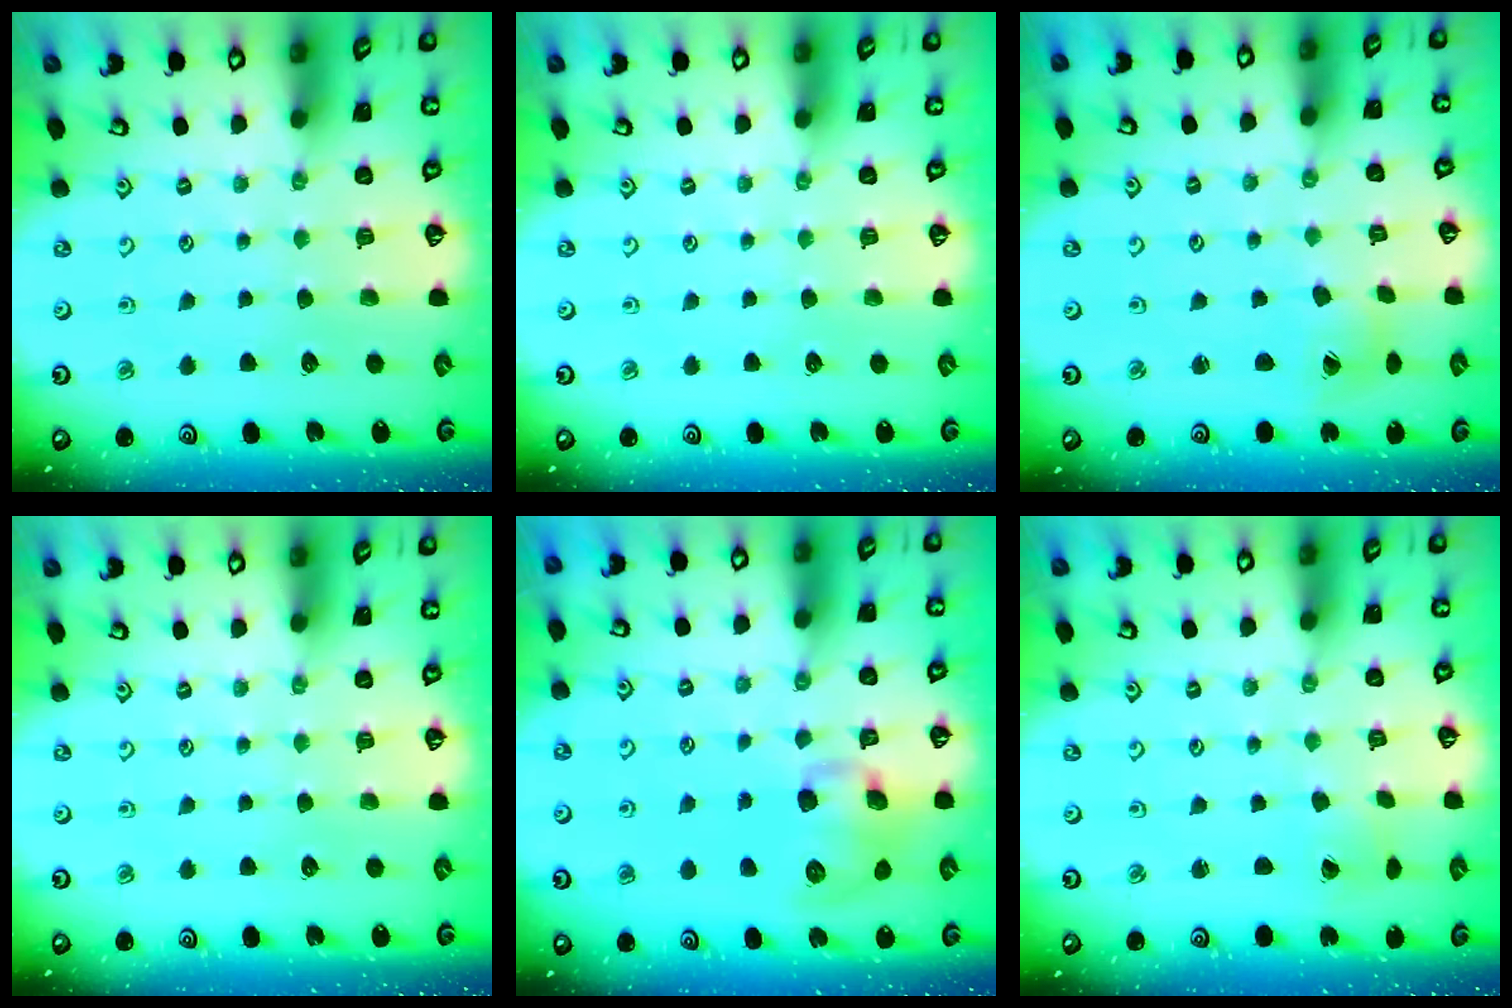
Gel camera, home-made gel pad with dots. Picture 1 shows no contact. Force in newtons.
{"total": 0.0}
{"total": 3.0, "press": 3.0, "slide": 0.4}
{"total": 0.0}
{"total": 11.4, "press": 11.2, "slide": 2.2}
{"total": 1.2, "press": 1.2, "slide": 0.1}